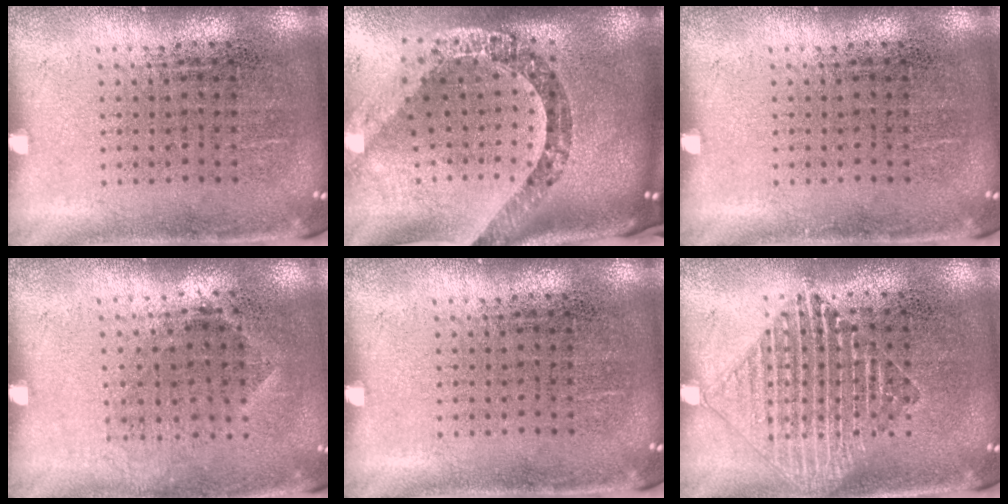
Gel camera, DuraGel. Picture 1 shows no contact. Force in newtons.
{"total": 2.6, "press": 1.9, "slide": 1.7}
{"total": 0.0}
{"total": 0.8, "press": 0.7, "slide": 0.5}
{"total": 0.0}
{"total": 1.4, "press": 1.4, "slide": 0.3}